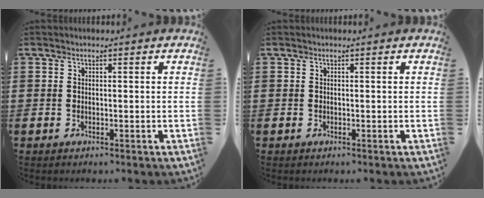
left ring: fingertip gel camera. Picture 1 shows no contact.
{"total": 0.0}